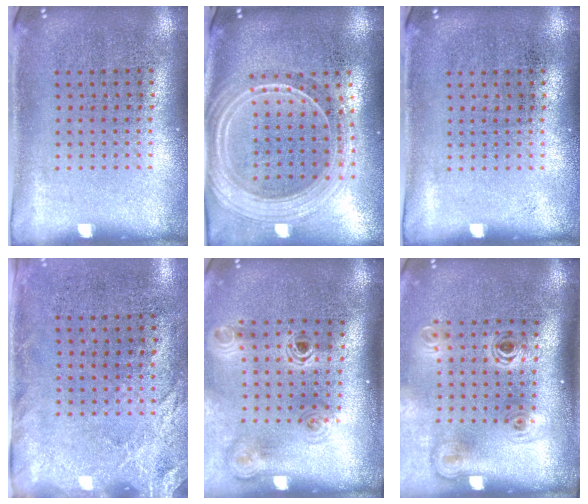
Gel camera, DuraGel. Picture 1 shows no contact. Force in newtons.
{"total": 2.6, "press": 2.2, "slide": 1.4}
{"total": 0.0}
{"total": 2.5, "press": 1.9, "slide": 1.6}
{"total": 1.3, "press": 1.2, "slide": 0.5}
{"total": 2.2, "press": 1.5, "slide": 1.6}